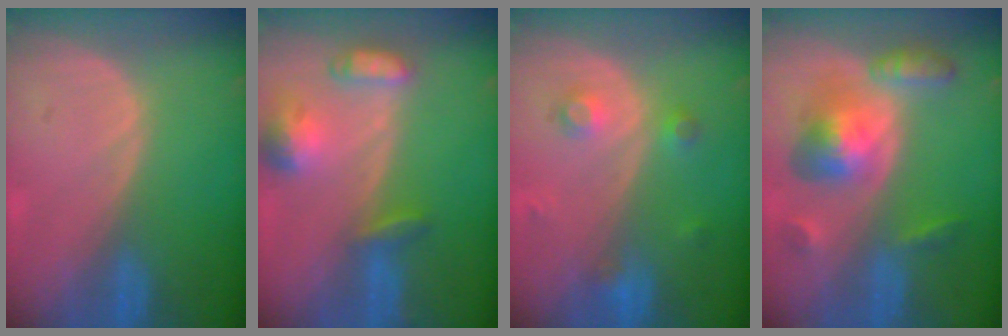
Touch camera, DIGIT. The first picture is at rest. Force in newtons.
{"total": 6.6, "press": 6.3, "slide": 2.2}
{"total": 3.7, "press": 3.2, "slide": 1.8}
{"total": 7.8, "press": 7.8, "slide": 0.5}